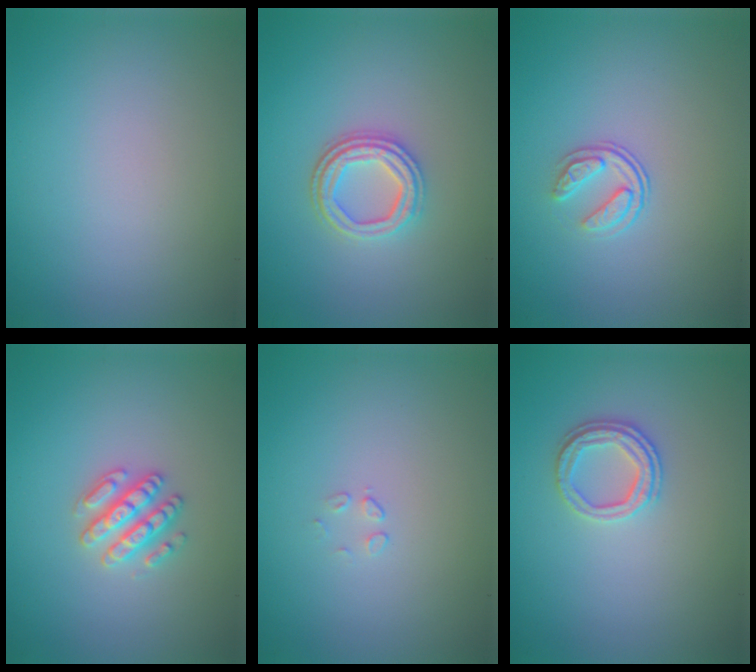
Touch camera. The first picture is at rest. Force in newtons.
{"total": 3.5, "press": 3.0, "slide": 1.8}
{"total": 1.9, "press": 1.3, "slide": 1.4}
{"total": 2.8, "press": 2.7, "slide": 0.6}
{"total": 0.5, "press": 0.2, "slide": 0.5}
{"total": 2.5, "press": 2.3, "slide": 0.9}